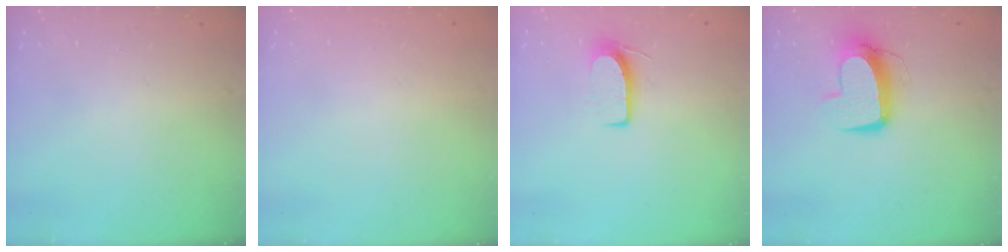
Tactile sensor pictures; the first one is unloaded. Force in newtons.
{"total": 0.0}
{"total": 7.0, "press": 7.0, "slide": 0.6}
{"total": 11.1, "press": 11.0, "slide": 1.4}